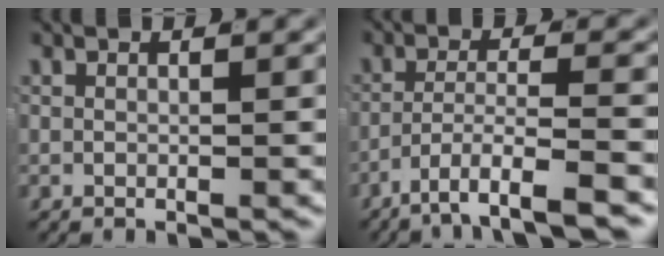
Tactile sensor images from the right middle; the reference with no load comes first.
{"total": 6.4, "force": [-4.7, 1.0, 4.3], "torque": [-0.069, -0.009, -0.070]}